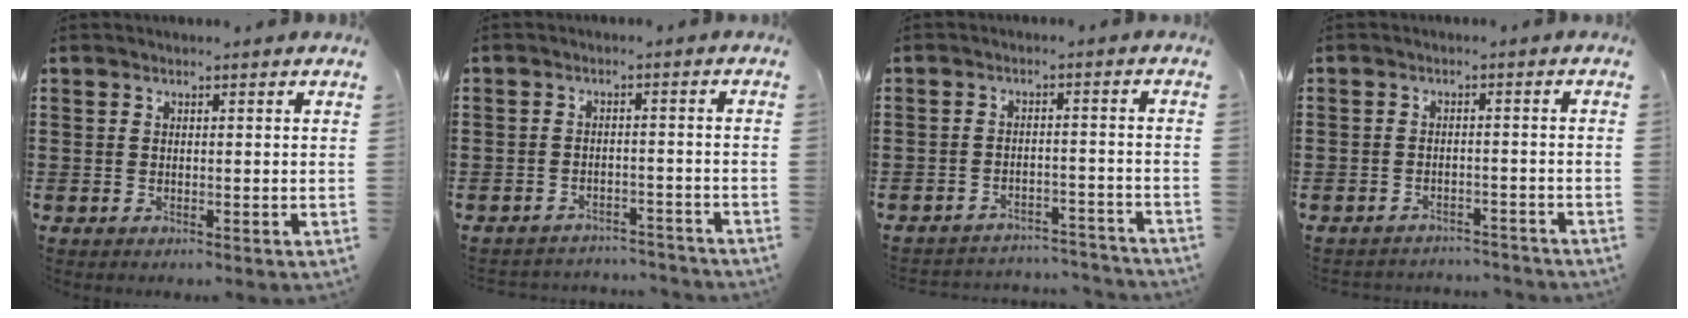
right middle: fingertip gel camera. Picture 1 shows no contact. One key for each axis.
{"total": 3.0, "fx": -3.0, "fy": 0.4, "fz": -0.4, "tx": -0.002, "ty": 0.001, "tz": -0.066}
{"total": 3.5, "fx": -3.5, "fy": 0.4, "fz": 0.0, "tx": -0.006, "ty": 0.002, "tz": -0.074}
{"total": 2.5, "fx": -2.5, "fy": 0.4, "fz": -0.4, "tx": -0.001, "ty": 0.002, "tz": -0.056}